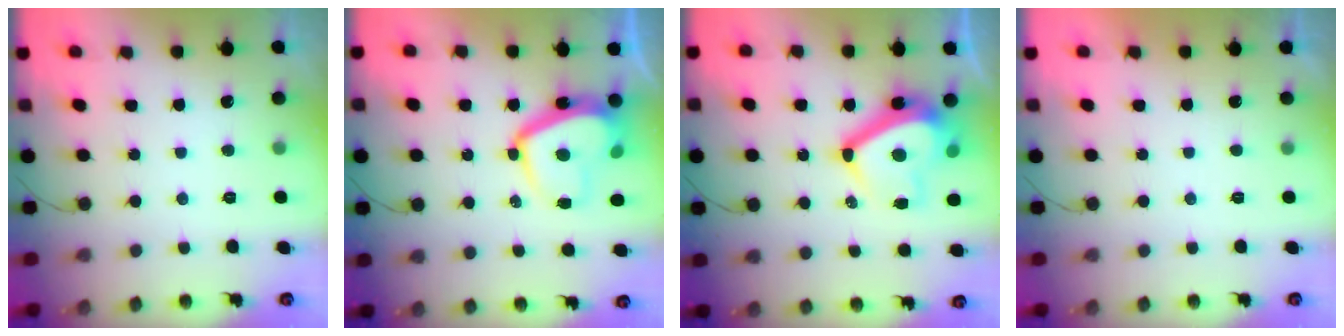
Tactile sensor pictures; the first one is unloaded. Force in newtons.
{"total": 12.6, "press": 12.5, "slide": 1.1}
{"total": 13.0, "press": 12.7, "slide": 2.8}
{"total": 2.1, "press": 2.1, "slide": 0.4}